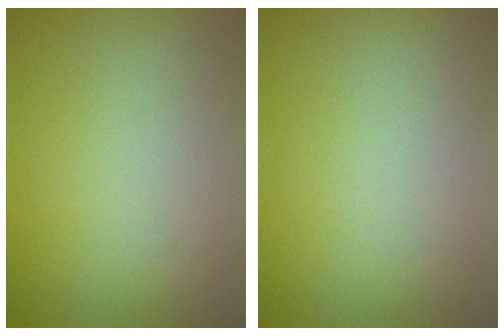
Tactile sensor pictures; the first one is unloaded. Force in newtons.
{"total": 0.0}